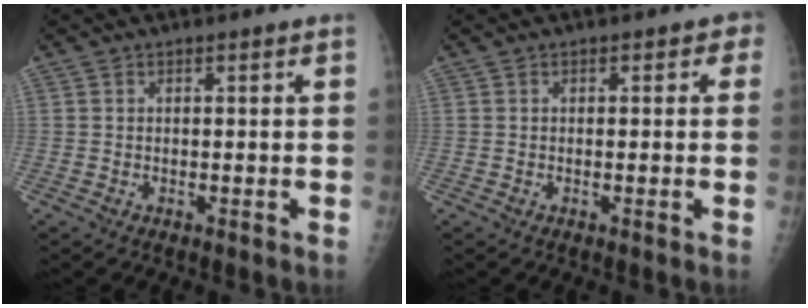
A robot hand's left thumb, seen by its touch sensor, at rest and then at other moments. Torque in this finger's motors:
{"motor_torque": [-0.08, -0.08, -0.25, 0.11, 0.01]}